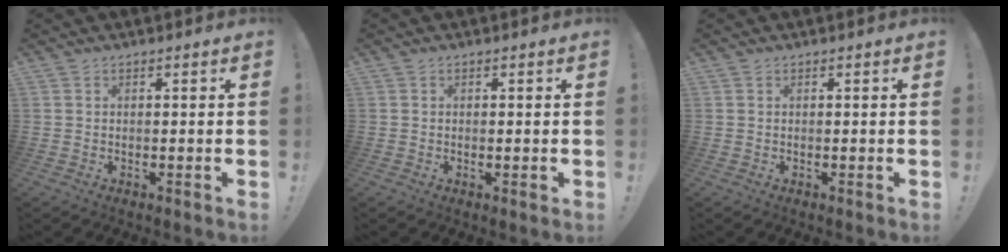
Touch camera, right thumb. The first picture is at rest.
{"total": 0.8, "force": [0.0, 0.2, 0.8], "torque": [-0.013, 0.000, -0.001]}
{"total": 0.0}